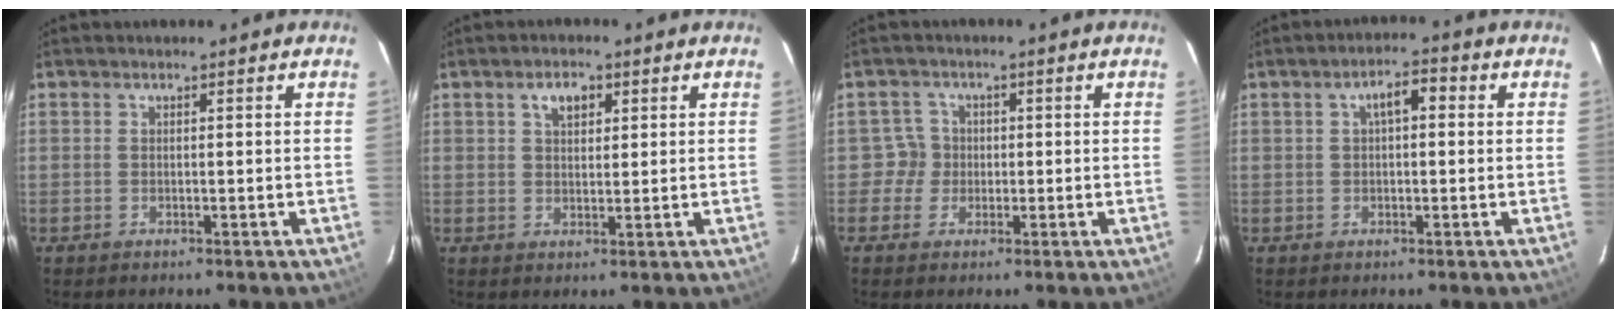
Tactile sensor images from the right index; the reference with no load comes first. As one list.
[{"total": 3.5, "force": [1.8, 1.8, 2.4], "torque": [-0.041, 0.008, 0.032]}, {"total": 2.7, "force": [-0.3, 2.6, -0.3], "torque": [0.012, 0.011, -0.006]}, {"total": 4.0, "force": [0.9, 1.5, 3.5], "torque": [-0.059, 0.016, 0.015]}]